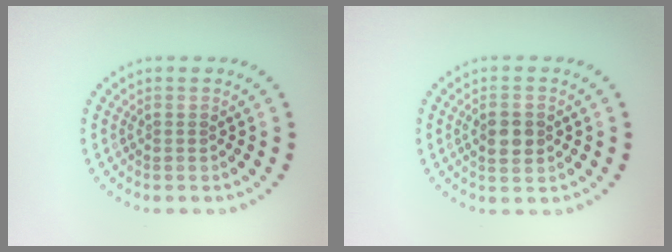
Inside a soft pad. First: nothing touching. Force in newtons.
{"total": 2.4, "press": 2.4, "slide": 0.2}